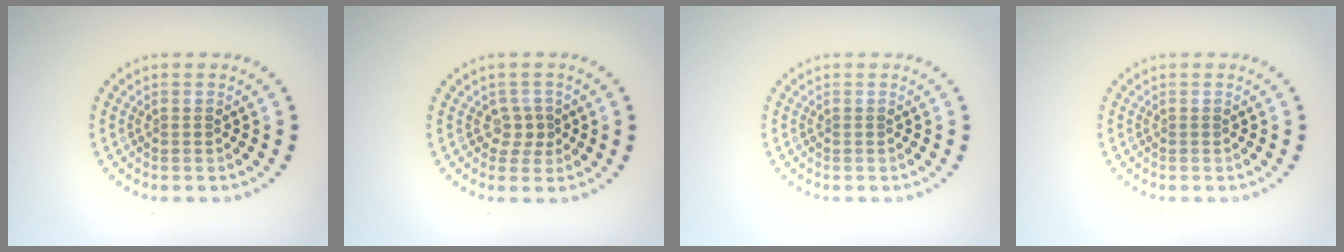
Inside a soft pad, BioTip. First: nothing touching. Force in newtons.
{"total": 1.6, "press": 1.3, "slide": 1.0}
{"total": 0.0}
{"total": 0.0}